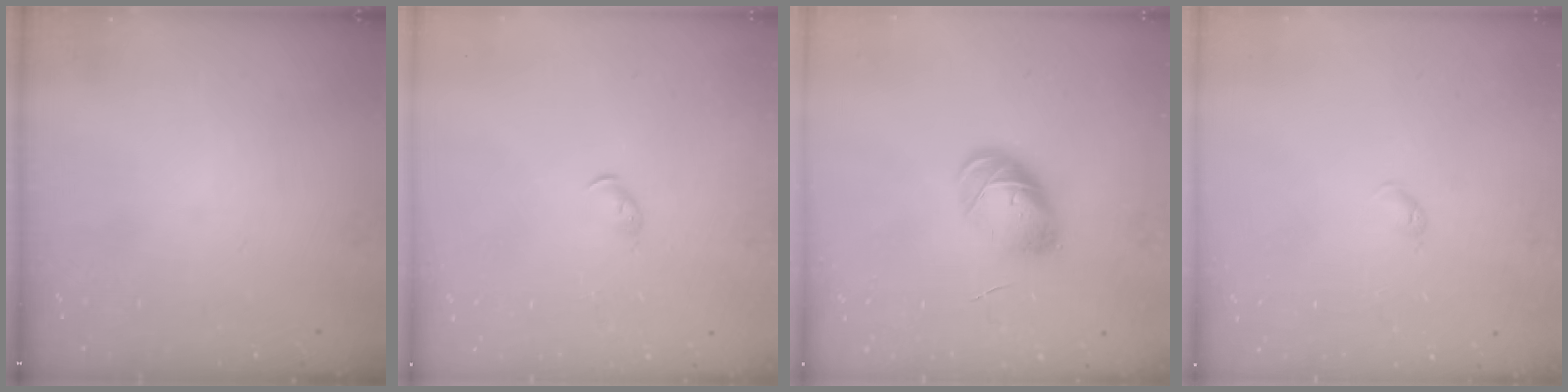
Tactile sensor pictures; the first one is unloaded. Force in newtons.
{"total": 3.8, "press": 3.7, "slide": 0.9}
{"total": 8.3, "press": 8.3, "slide": 0.8}
{"total": 2.9, "press": 2.8, "slide": 0.5}